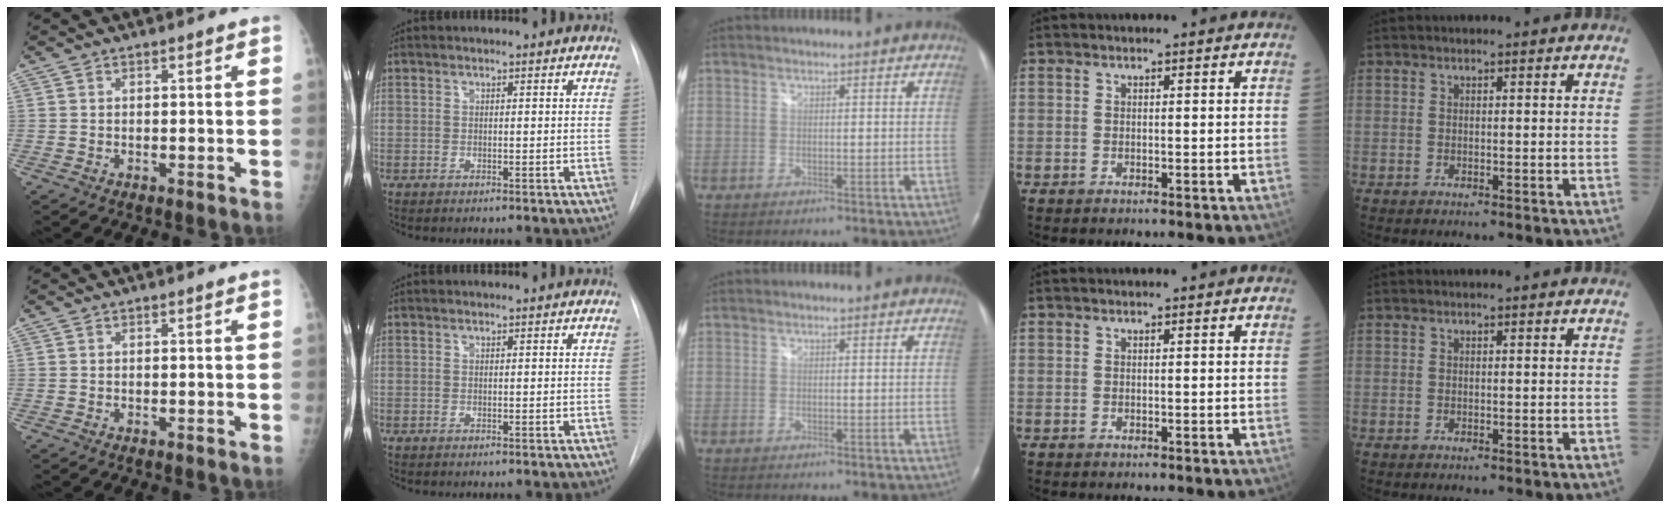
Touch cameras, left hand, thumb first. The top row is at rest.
{}